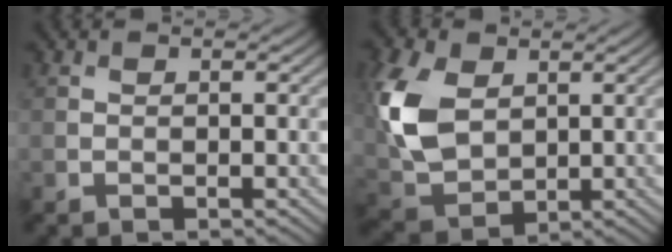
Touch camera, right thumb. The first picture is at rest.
{"total": 10.9, "force": [2.5, 7.4, 7.6], "torque": [-0.223, 0.008, 0.050]}